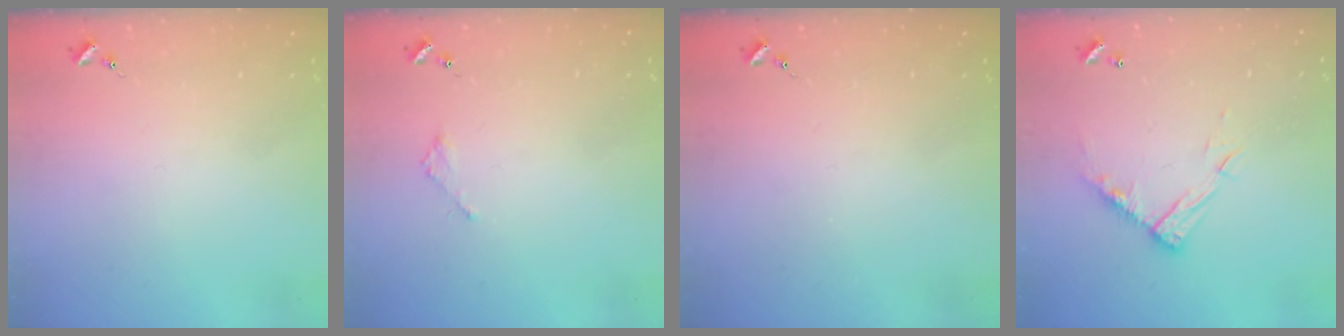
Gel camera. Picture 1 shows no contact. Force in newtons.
{"total": 2.1, "press": 2.1, "slide": 0.2}
{"total": 0.0}
{"total": 11.4, "press": 11.4, "slide": 0.7}